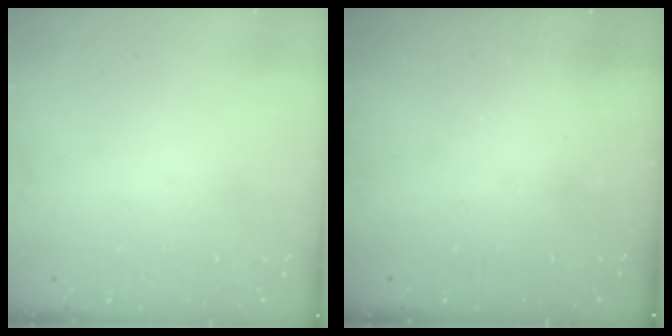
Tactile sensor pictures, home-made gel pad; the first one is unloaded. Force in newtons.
{"total": 2.2, "press": 2.1, "slide": 0.7}